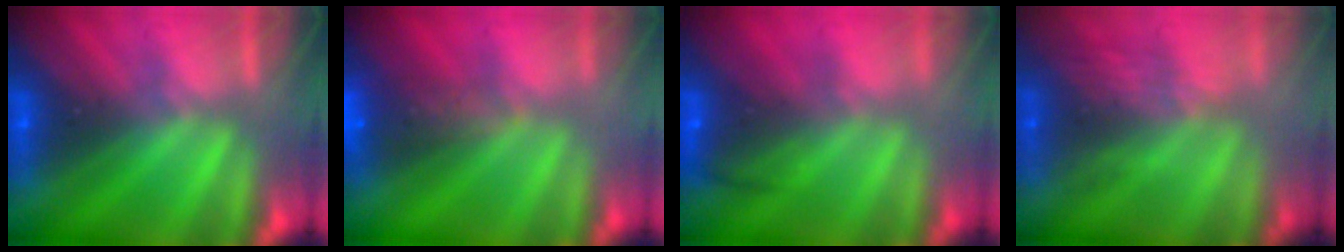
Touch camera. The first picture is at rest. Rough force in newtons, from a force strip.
{"total": 8.2}
{"total": 2.4}
{"total": 2.9}